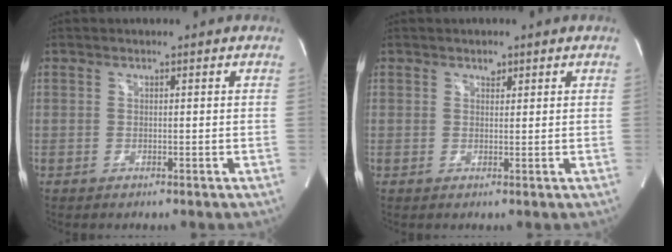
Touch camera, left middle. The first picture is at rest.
{"total": 1.1, "force": [0.7, 0.7, 0.4], "torque": [-0.008, -0.001, 0.011]}